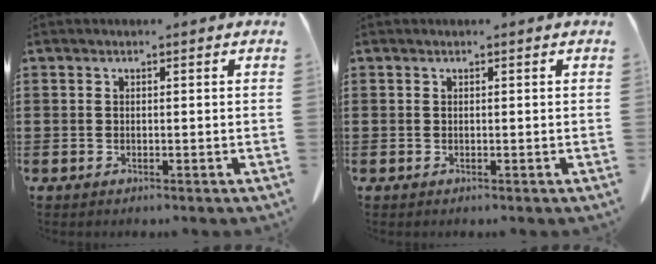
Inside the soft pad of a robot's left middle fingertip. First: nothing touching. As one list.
[{"total": 0.0}]